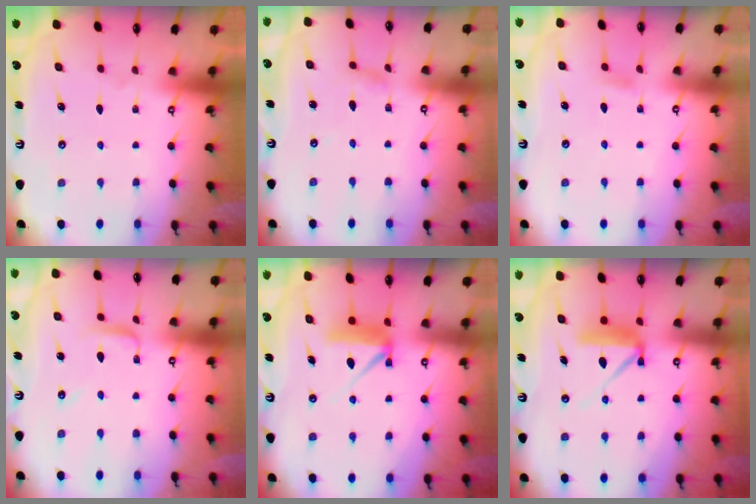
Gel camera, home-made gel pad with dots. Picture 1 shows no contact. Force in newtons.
{"total": 2.4, "press": 2.4, "slide": 0.1}
{"total": 3.9, "press": 3.9, "slide": 0.5}
{"total": 3.6, "press": 3.6, "slide": 0.2}
{"total": 7.8, "press": 7.7, "slide": 0.5}
{"total": 9.0, "press": 9.0, "slide": 0.6}